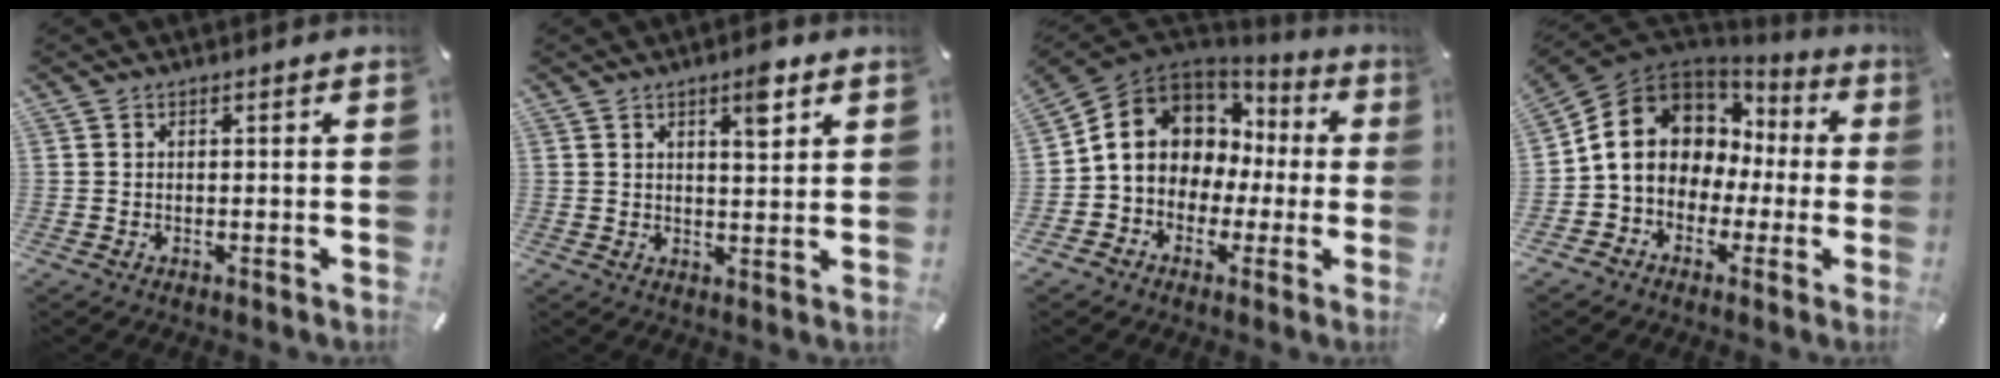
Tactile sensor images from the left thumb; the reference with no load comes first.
{"total": 5.7, "force": [3.2, 2.0, 4.2], "torque": [-0.050, -0.014, 0.047]}
{"total": 10.9, "force": [0.7, 9.9, 4.5], "torque": [-0.098, -0.008, 0.016]}
{"total": 13.1, "force": [0.8, 11.4, 6.4], "torque": [-0.137, -0.002, 0.016]}